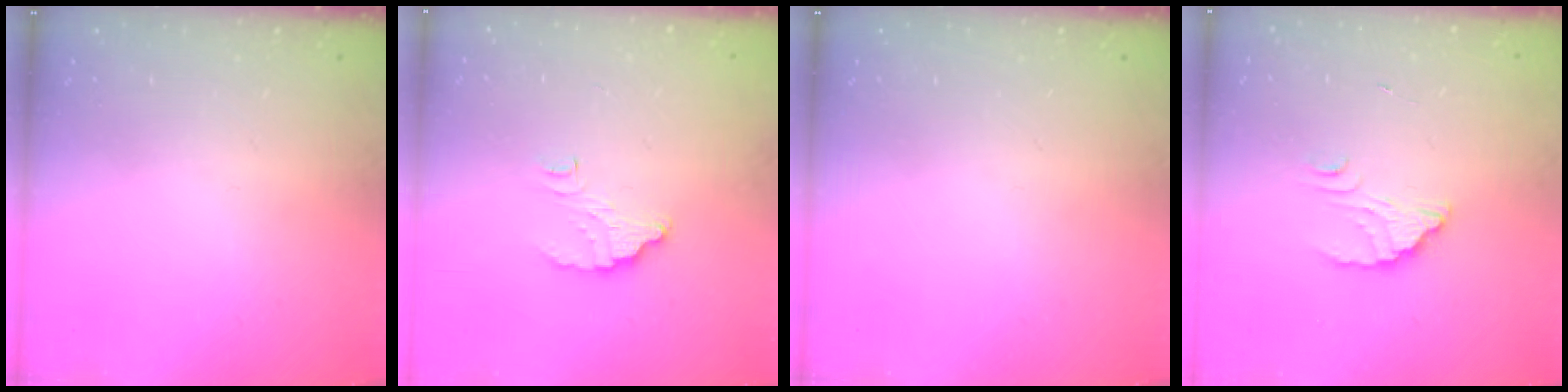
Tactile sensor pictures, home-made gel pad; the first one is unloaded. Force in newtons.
{"total": 4.5, "press": 4.5, "slide": 0.1}
{"total": 0.0}
{"total": 2.3, "press": 2.3, "slide": 0.2}